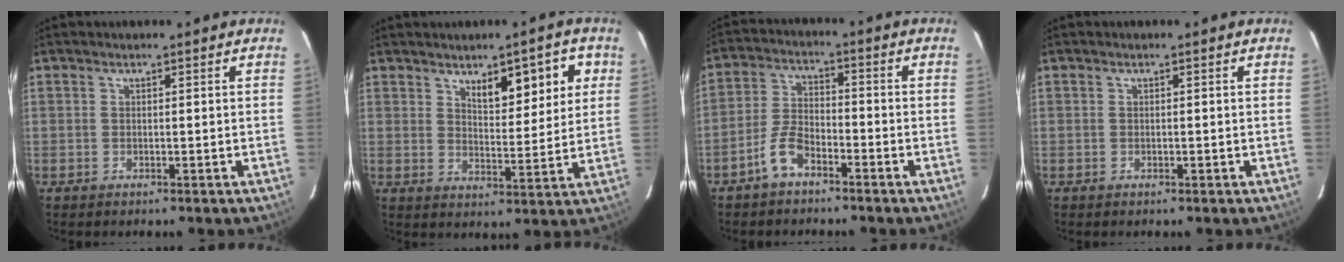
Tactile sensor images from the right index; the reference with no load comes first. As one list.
[{"total": 8.4, "force": [4.2, 3.0, 6.7], "torque": [-0.090, 0.004, 0.065]}, {"total": 5.6, "force": [-3.7, 2.4, 3.5], "torque": [-0.084, 0.009, -0.074]}, {"total": 0.0}]